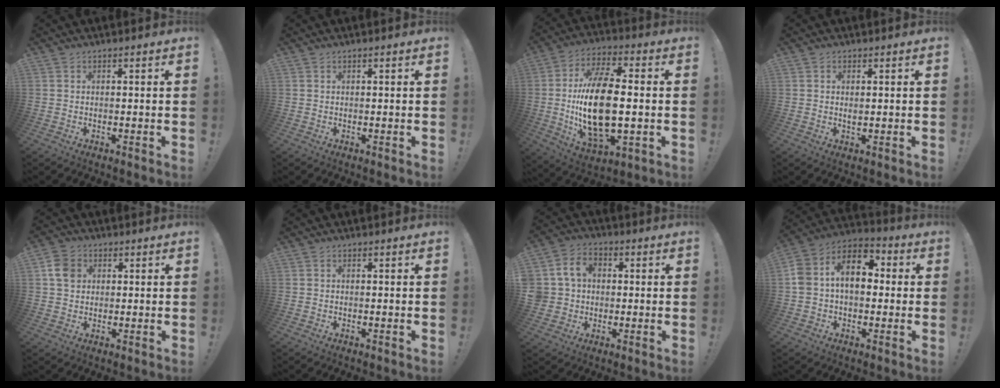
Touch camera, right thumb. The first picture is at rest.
{"total": 0.5, "force": [0.3, -0.1, 0.4], "torque": [-0.006, -0.001, 0.004]}
{"total": 21.8, "force": [-0.8, 10.7, 19.0], "torque": [-0.370, -0.003, -0.012]}
{"total": 1.1, "force": [0.5, 0.6, 0.9], "torque": [-0.011, -0.002, 0.007]}
{"total": 6.7, "force": [1.9, 5.7, 3.0], "torque": [-0.039, 0.003, 0.039]}
{"total": 0.0}
{"total": 8.9, "force": [1.4, 7.9, 3.8], "torque": [-0.070, 0.014, 0.035]}
{"total": 14.1, "force": [2.6, 9.4, 10.1], "torque": [-0.175, 0.017, 0.050]}